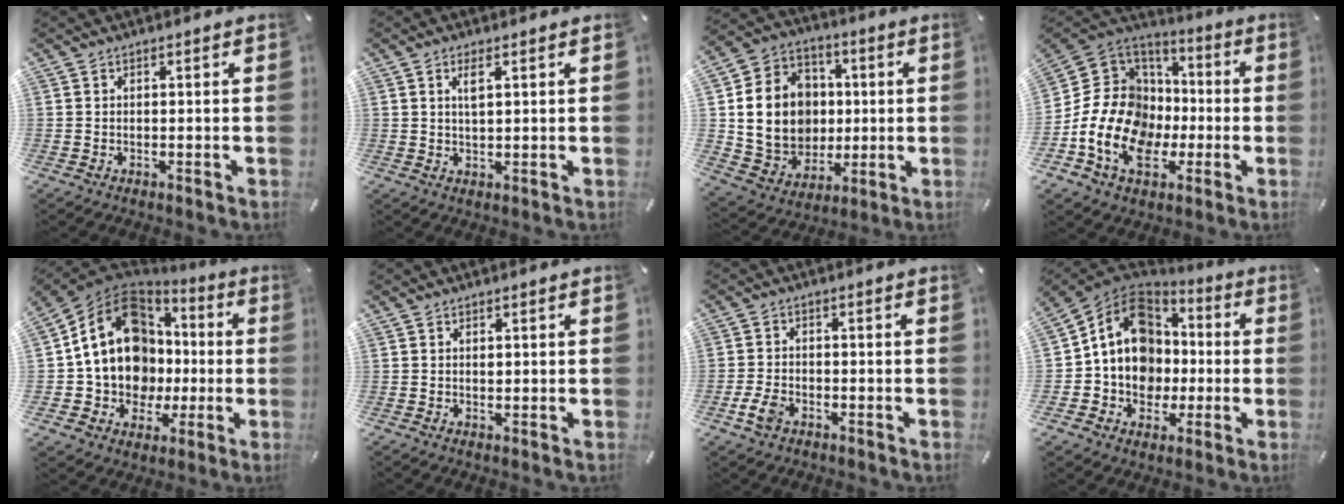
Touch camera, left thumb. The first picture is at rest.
{"total": 3.3, "force": [1.1, 1.3, 2.8], "torque": [-0.061, 0.000, 0.014]}
{"total": 16.6, "force": [1.1, 14.9, 7.0], "torque": [-0.135, 0.005, 0.033]}
{"total": 18.5, "force": [-4.9, 15.2, 9.4], "torque": [-0.197, 0.013, -0.079]}
{"total": 18.3, "force": [2.4, 15.3, 9.8], "torque": [-0.193, -0.024, 0.049]}
{"total": 0.6, "force": [0.2, 0.4, 0.4], "torque": [-0.011, -0.002, 0.005]}
{"total": 4.2, "force": [-2.2, 2.7, 2.4], "torque": [-0.065, 0.004, -0.044]}
{"total": 14.3, "force": [0.7, 12.7, 6.5], "torque": [-0.106, 0.001, 0.022]}